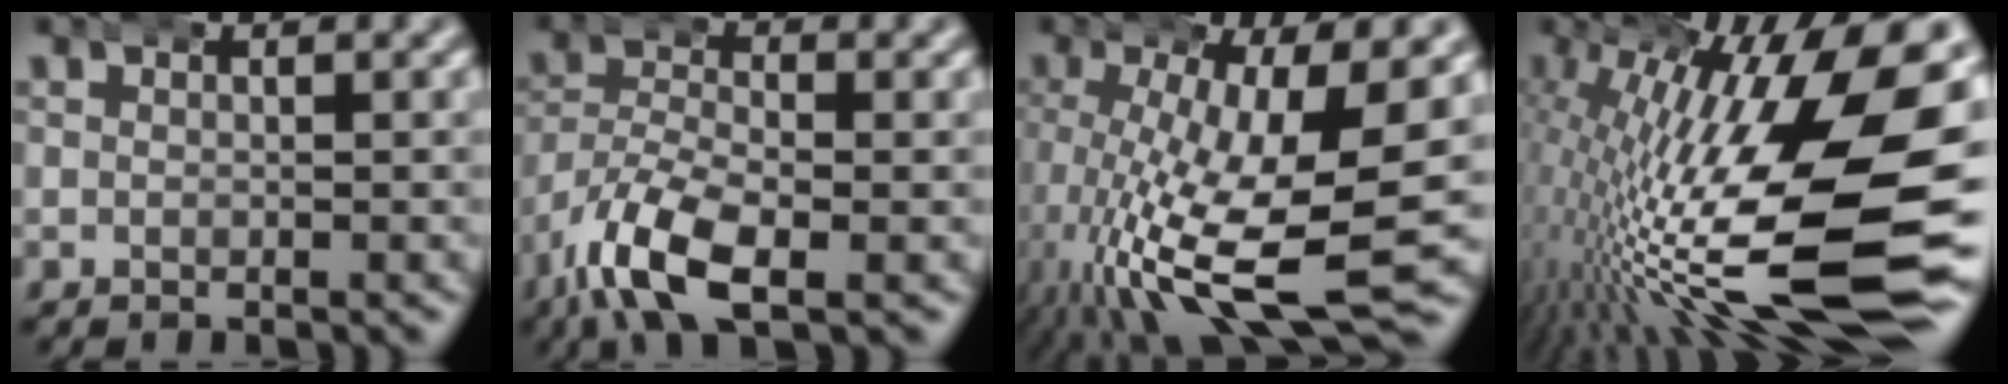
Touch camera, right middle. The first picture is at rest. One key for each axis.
{"total": 6.0, "fx": -3.3, "fy": 2.5, "fz": 4.4, "tx": -0.104, "ty": -0.025, "tz": -0.051}
{"total": 12.3, "fx": -3.8, "fy": 4.0, "fz": 11.0, "tx": -0.191, "ty": -0.047, "tz": -0.038}
{"total": 18.3, "fx": -3.2, "fy": 6.1, "fz": 17.0, "tx": -0.239, "ty": -0.021, "tz": -0.031}